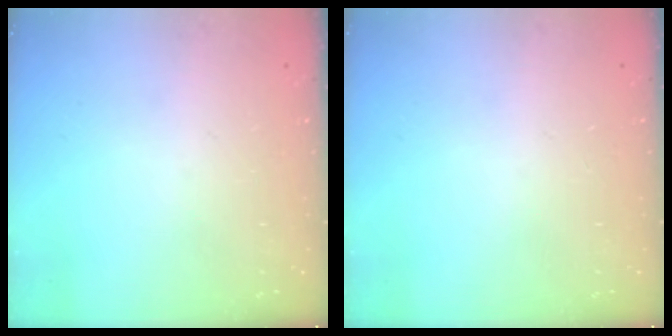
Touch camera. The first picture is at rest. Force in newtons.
{"total": 0.0}